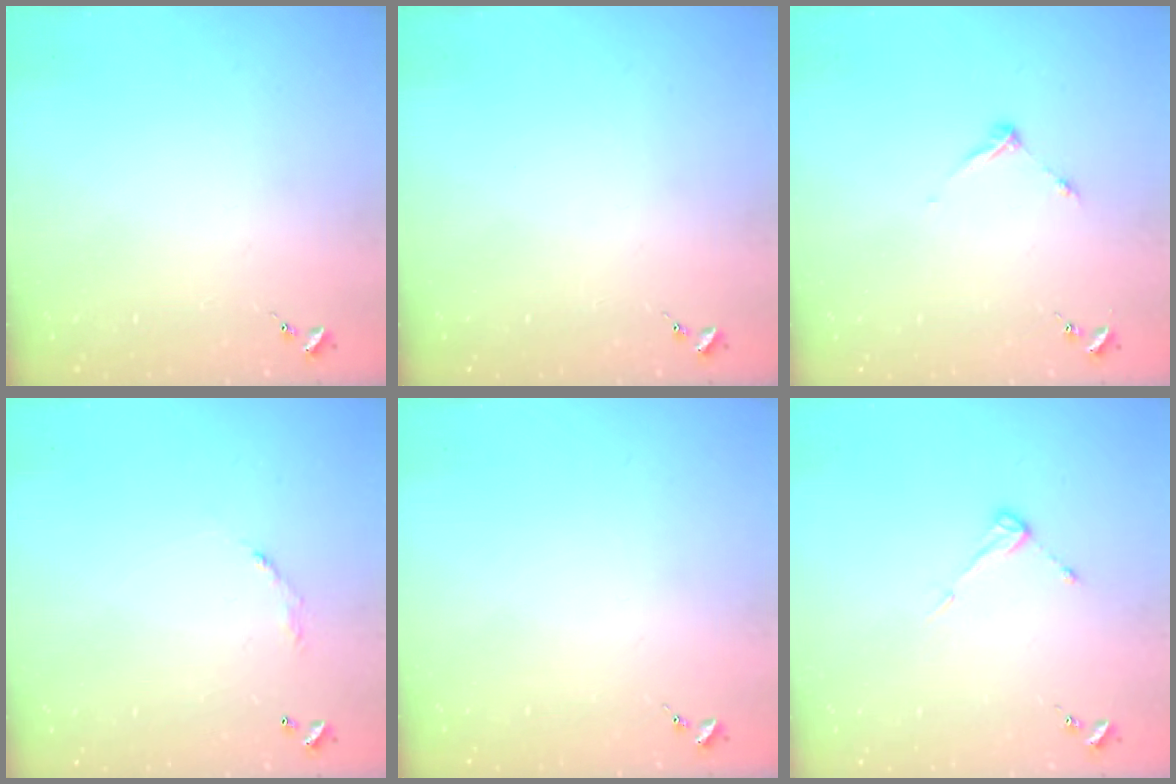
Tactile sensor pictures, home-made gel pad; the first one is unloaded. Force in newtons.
{"total": 0.0}
{"total": 5.6, "press": 5.6, "slide": 0.6}
{"total": 5.7, "press": 5.7, "slide": 0.4}
{"total": 0.0}
{"total": 4.7, "press": 4.7, "slide": 0.4}